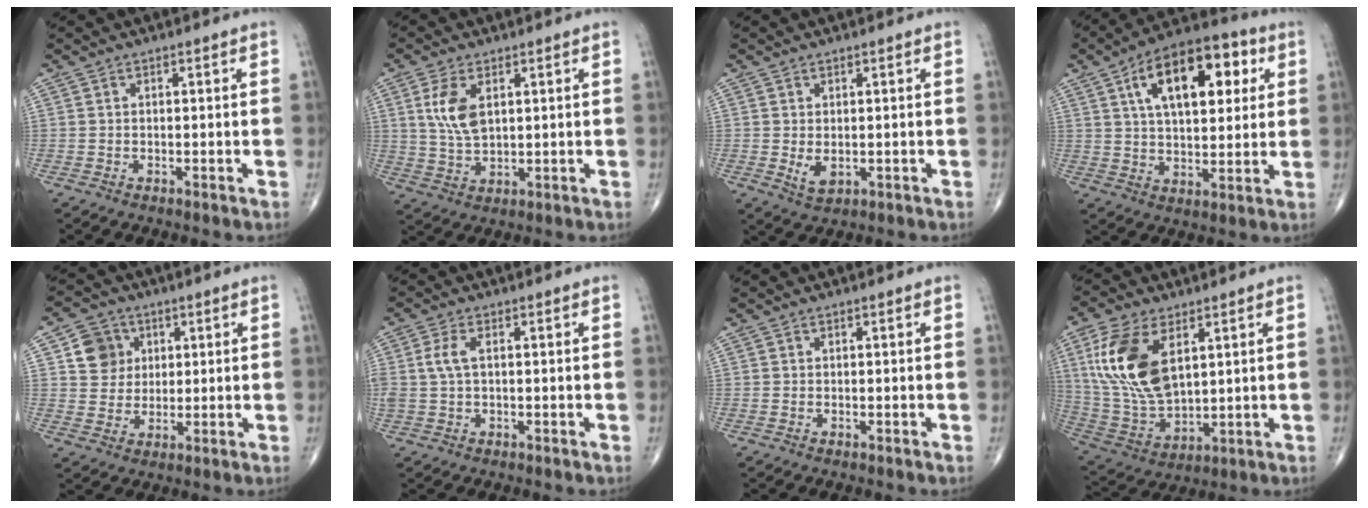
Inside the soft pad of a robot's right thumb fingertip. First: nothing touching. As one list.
[{"total": 7.2, "force": [2.3, 3.7, 5.7], "torque": [-0.113, -0.008, 0.051]}, {"total": 2.9, "force": [-0.1, 1.8, 2.3], "torque": [-0.035, -0.007, 0.007]}, {"total": 18.1, "force": [6.3, 9.1, 14.3], "torque": [-0.189, 0.004, 0.095]}, {"total": 7.3, "force": [2.4, 6.6, 2.1], "torque": [-0.005, -0.005, 0.042]}, {"total": 3.9, "force": [0.7, 1.9, 3.3], "torque": [-0.092, 0.009, 0.014]}, {"total": 0.0}, {"total": 17.2, "force": [5.7, 9.2, 13.4], "torque": [-0.265, -0.021, 0.119]}]